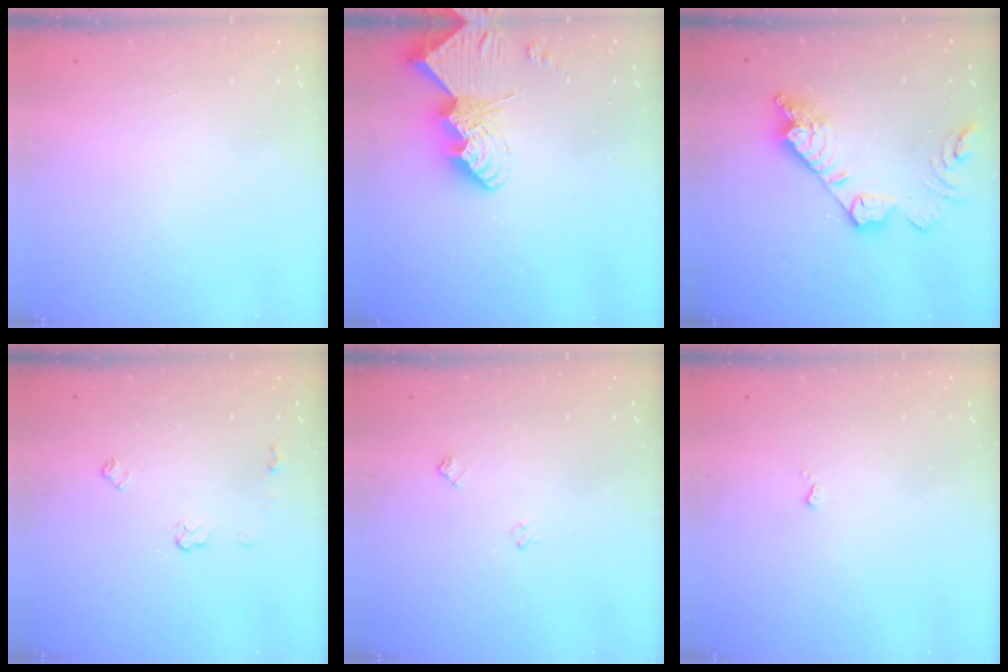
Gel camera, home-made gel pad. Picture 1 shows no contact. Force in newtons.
{"total": 13.0, "press": 12.9, "slide": 1.2}
{"total": 15.8, "press": 15.7, "slide": 1.4}
{"total": 4.6, "press": 4.6, "slide": 0.7}
{"total": 4.9, "press": 4.8, "slide": 0.7}
{"total": 3.3, "press": 3.2, "slide": 0.5}